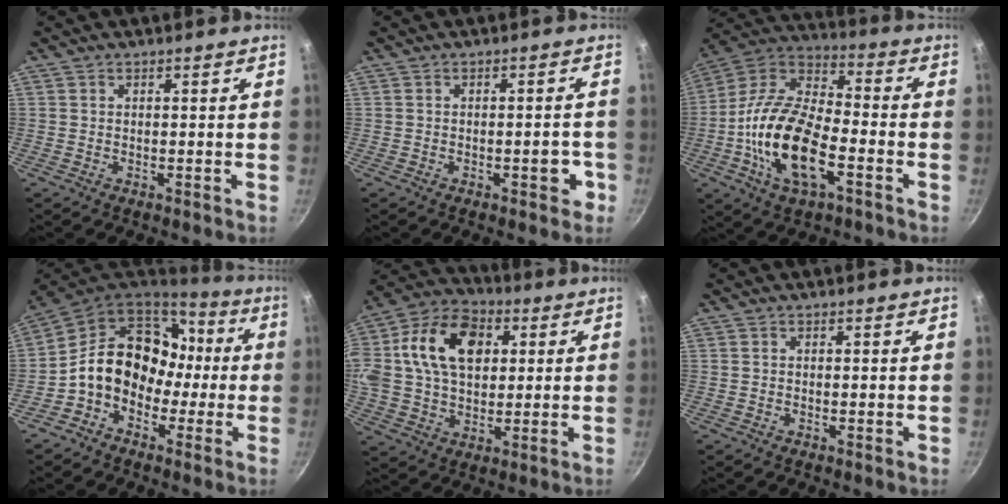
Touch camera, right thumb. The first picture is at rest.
{"total": 3.5, "force": [-1.4, 1.6, 2.8], "torque": [-0.018, 0.014, -0.021]}
{"total": 18.5, "force": [-5.9, 8.8, 15.2], "torque": [-0.282, 0.036, -0.127]}
{"total": 16.9, "force": [-0.9, 13.4, 10.3], "torque": [-0.131, 0.059, -0.030]}
{"total": 21.7, "force": [4.9, 15.0, 14.9], "torque": [-0.266, 0.025, 0.073]}
{"total": 0.0}